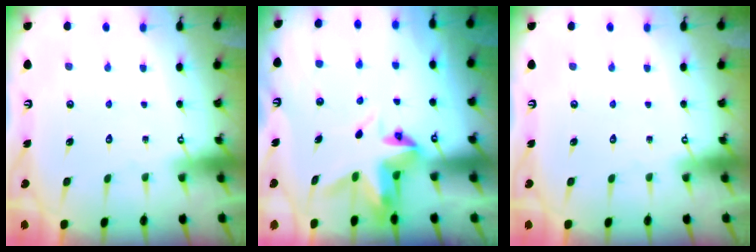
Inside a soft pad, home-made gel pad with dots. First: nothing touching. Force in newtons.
{"total": 5.1, "press": 5.0, "slide": 0.3}
{"total": 0.0}